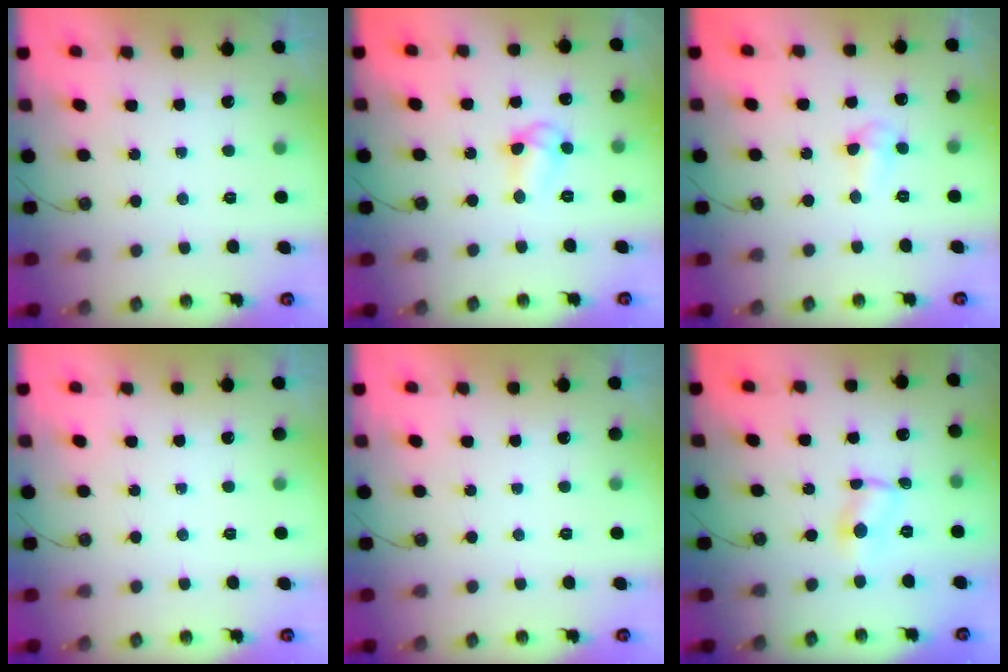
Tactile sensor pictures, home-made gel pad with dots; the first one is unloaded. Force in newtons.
{"total": 7.0, "press": 7.0, "slide": 0.6}
{"total": 3.5, "press": 3.5, "slide": 0.8}
{"total": 0.0}
{"total": 0.0}
{"total": 2.0, "press": 2.0, "slide": 0.1}